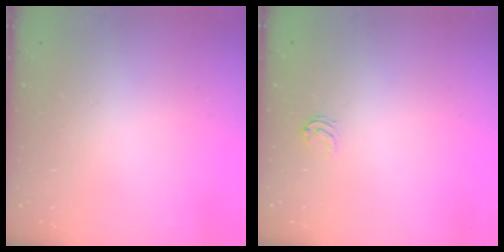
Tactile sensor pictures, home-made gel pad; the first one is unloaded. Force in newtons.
{"total": 3.1, "press": 3.1, "slide": 0.4}